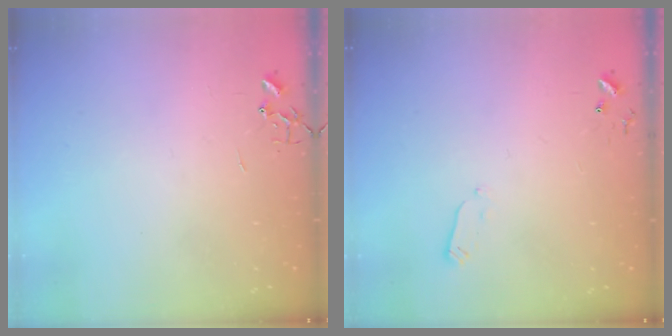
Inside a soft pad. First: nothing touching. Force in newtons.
{"total": 2.4, "press": 2.3, "slide": 0.4}